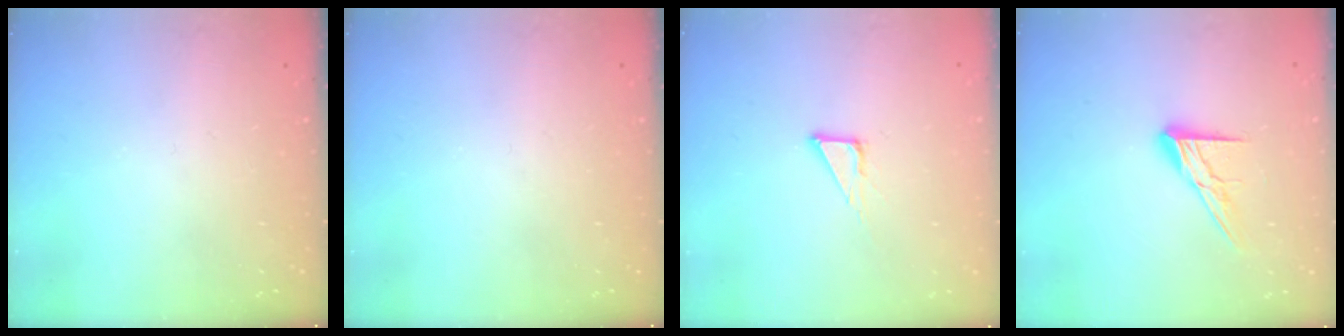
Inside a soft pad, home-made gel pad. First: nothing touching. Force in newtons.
{"total": 0.0}
{"total": 3.8, "press": 3.8, "slide": 0.0}
{"total": 10.4, "press": 10.4, "slide": 0.6}